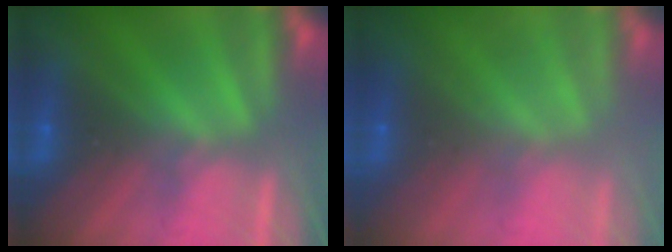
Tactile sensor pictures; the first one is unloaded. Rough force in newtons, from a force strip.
{"total": 7.2}